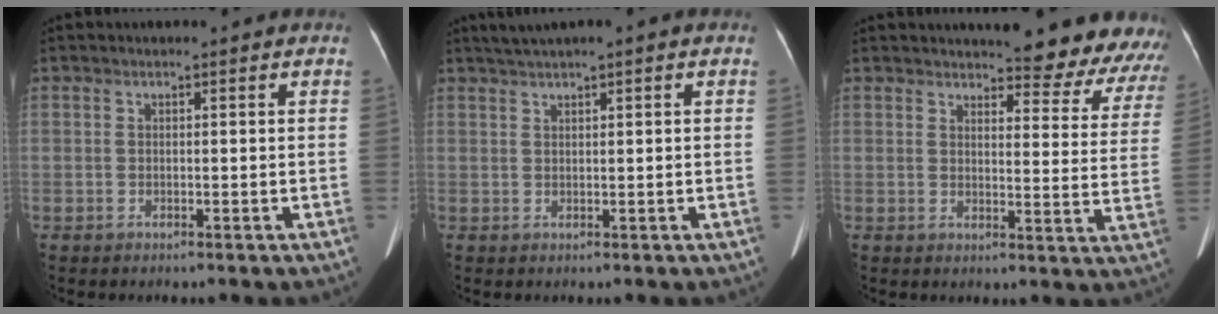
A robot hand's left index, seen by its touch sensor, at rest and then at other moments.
{"total": 2.8, "force": [1.8, 0.0, 2.1], "torque": [-0.046, 0.019, 0.037]}
{"total": 16.2, "force": [15.7, 2.6, 3.4], "torque": [-0.009, -0.080, 0.150]}